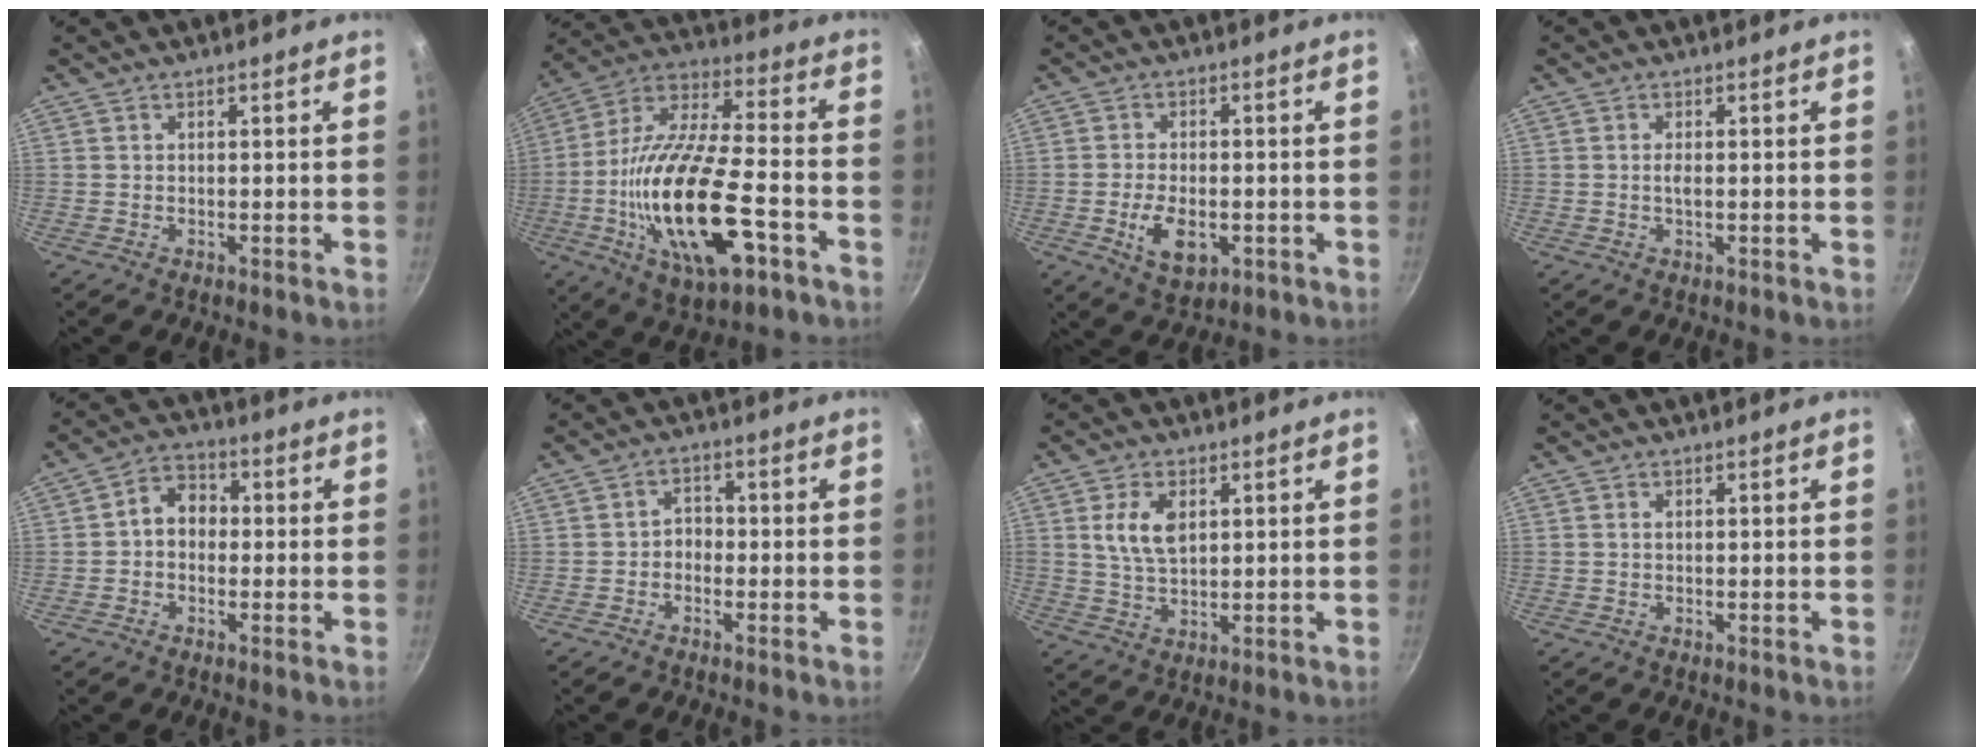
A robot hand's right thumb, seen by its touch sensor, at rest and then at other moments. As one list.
[{"total": 24.6, "force": [-7.5, 9.7, 21.4], "torque": [-0.395, 0.019, -0.135]}, {"total": 8.0, "force": [-2.1, 4.6, 6.1], "torque": [-0.098, 0.004, -0.028]}, {"total": 1.4, "force": [0.0, 0.4, 1.3], "torque": [-0.028, 0.000, -0.002]}, {"total": 6.1, "force": [-0.2, 4.9, 3.7], "torque": [-0.031, 0.018, -0.018]}, {"total": 2.8, "force": [-0.9, 2.2, 1.5], "torque": [-0.006, 0.016, -0.020]}, {"total": 7.3, "force": [2.2, 4.3, 5.5], "torque": [-0.100, -0.012, 0.044]}, {"total": 0.6, "force": [0.2, 0.3, 0.5], "torque": [-0.010, 0.001, 0.003]}]